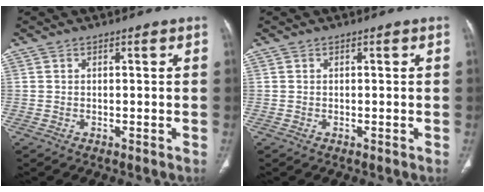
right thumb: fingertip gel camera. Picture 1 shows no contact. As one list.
[{"total": 0.0}]